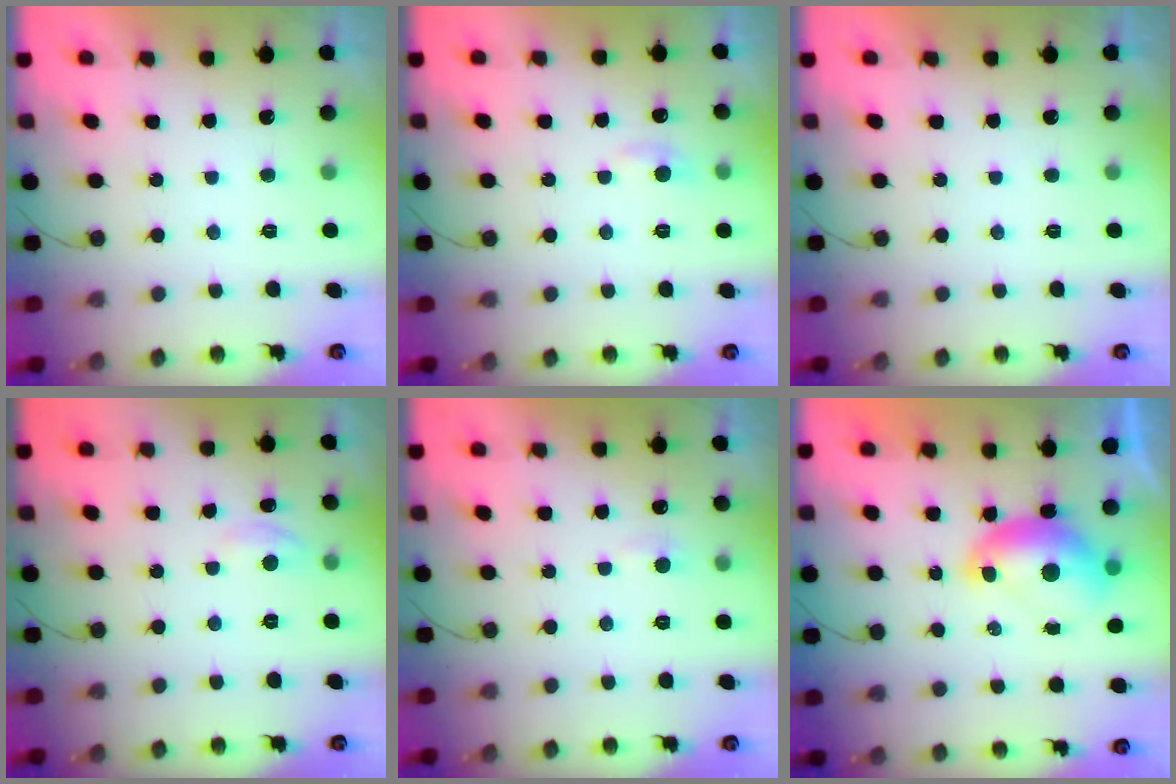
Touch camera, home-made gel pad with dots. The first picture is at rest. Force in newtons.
{"total": 4.8, "press": 4.7, "slide": 0.6}
{"total": 0.0}
{"total": 4.5, "press": 4.5, "slide": 0.6}
{"total": 4.5, "press": 4.5, "slide": 0.6}
{"total": 8.5, "press": 8.4, "slide": 1.0}